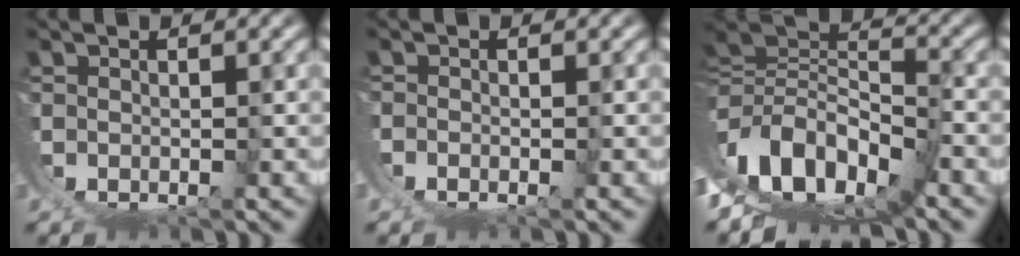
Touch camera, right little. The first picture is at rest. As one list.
[{"total": 1.1, "force": [-0.1, 0.8, 0.7], "torque": [-0.020, -0.002, -0.002]}, {"total": 13.0, "force": [1.0, 8.7, 9.6], "torque": [-0.184, -0.032, 0.025]}]